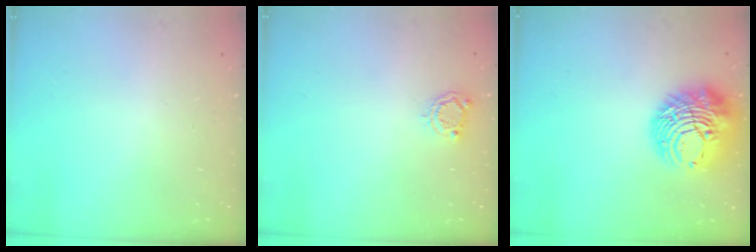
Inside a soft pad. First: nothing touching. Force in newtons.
{"total": 4.0, "press": 4.0, "slide": 0.2}
{"total": 14.2, "press": 14.1, "slide": 1.5}